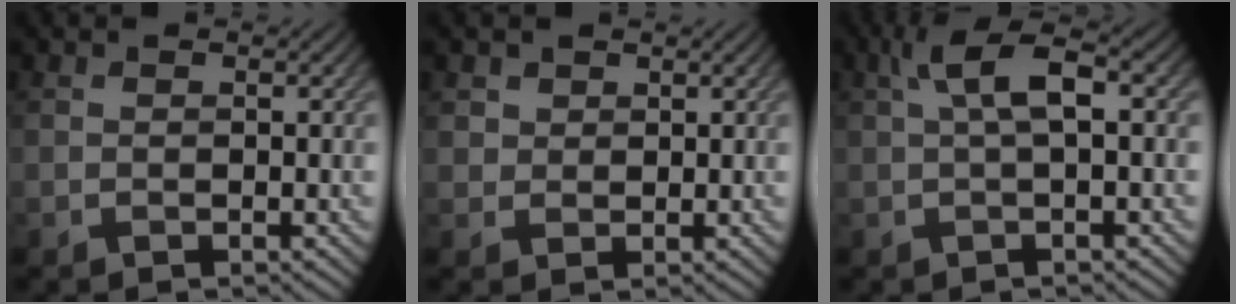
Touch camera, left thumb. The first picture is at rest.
{"total": 2.0, "force": [1.1, 1.5, 0.4], "torque": [-0.012, -0.005, 0.021]}
{"total": 4.8, "force": [1.0, 1.2, 4.5], "torque": [-0.086, 0.018, 0.016]}